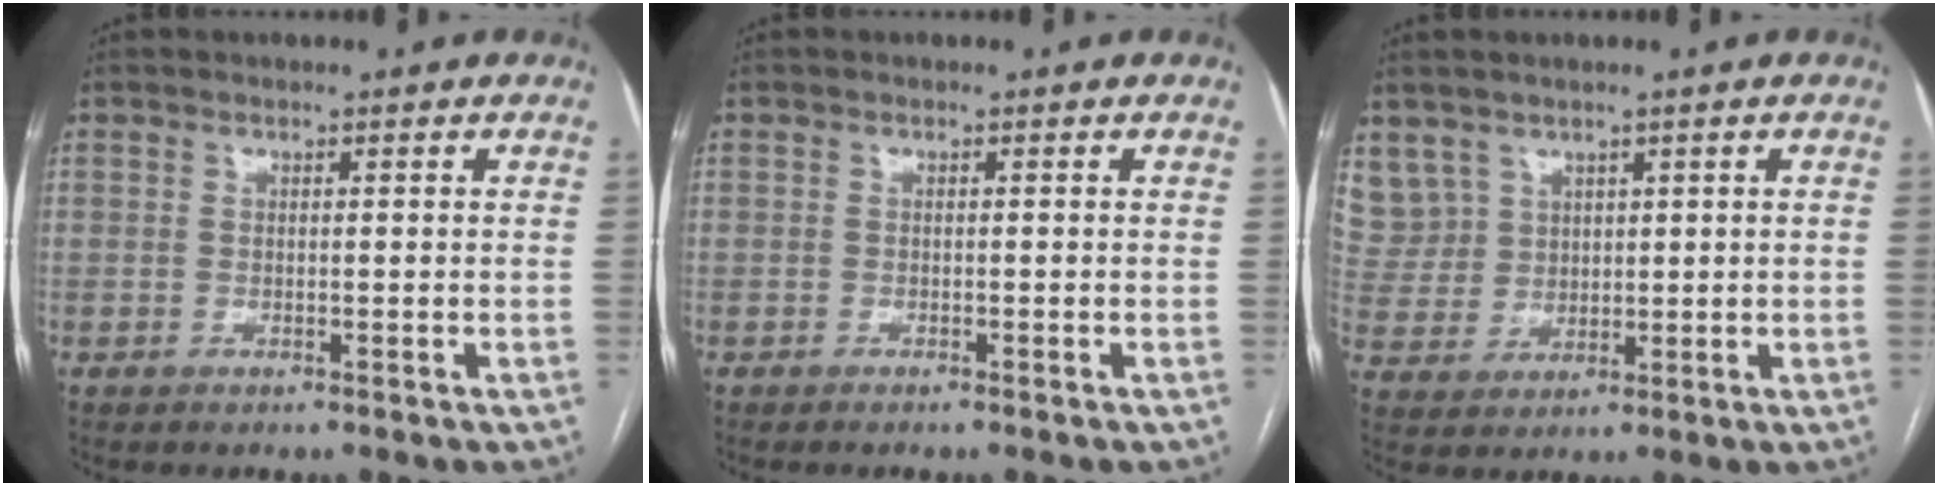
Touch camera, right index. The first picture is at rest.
{"total": 0.0}
{"total": 8.6, "force": [5.1, 6.9, 0.7], "torque": [-0.027, 0.024, 0.120]}